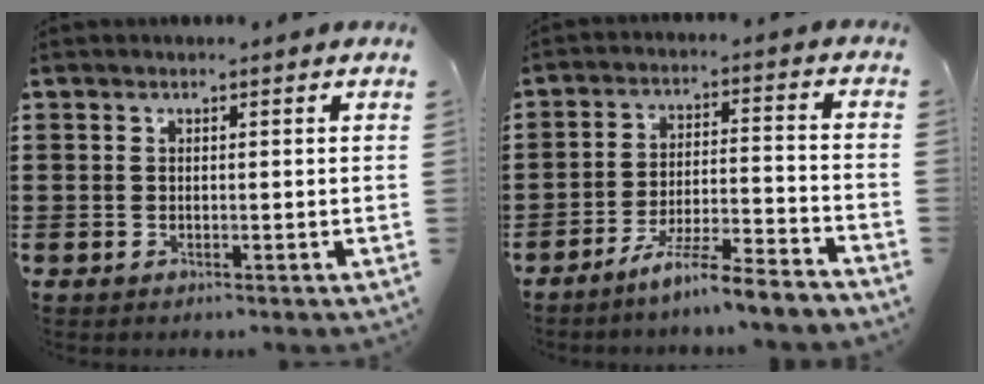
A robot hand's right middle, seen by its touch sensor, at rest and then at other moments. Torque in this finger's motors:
{"motor_torque": [2.14, 0.00, 0.31, 0.15]}